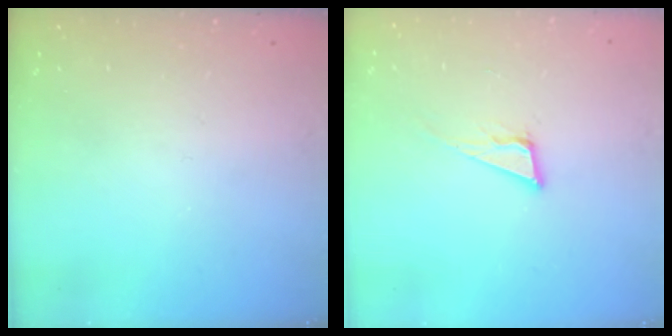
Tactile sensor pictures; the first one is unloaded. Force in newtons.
{"total": 7.4, "press": 6.9, "slide": 2.6}